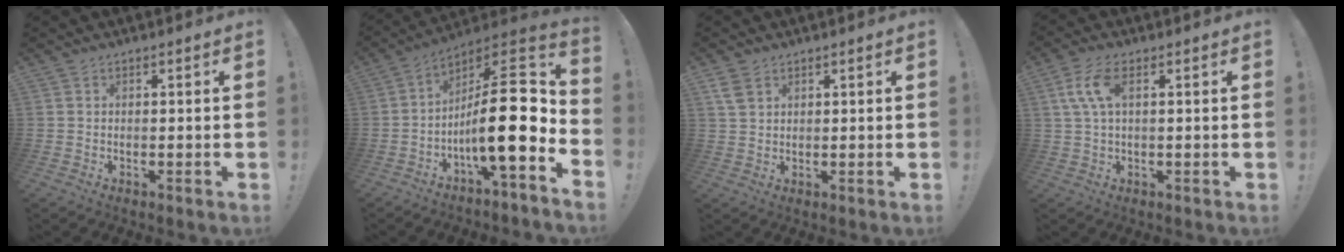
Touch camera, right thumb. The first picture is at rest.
{"total": 20.4, "force": [-3.1, 5.4, 19.4], "torque": [-0.328, 0.007, -0.054]}
{"total": 3.9, "force": [2.3, 2.4, 2.1], "torque": [-0.036, -0.005, 0.045]}
{"total": 7.5, "force": [1.7, 3.2, 6.5], "torque": [-0.126, 0.005, 0.034]}